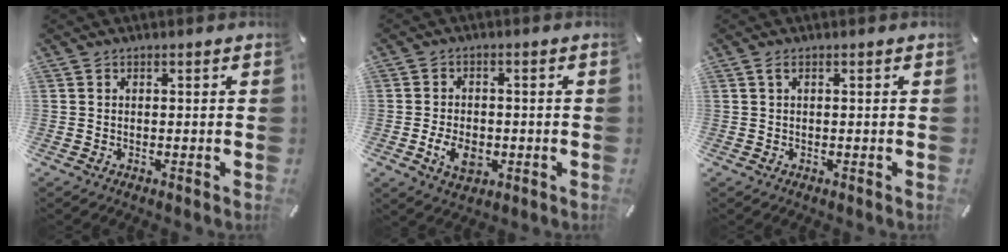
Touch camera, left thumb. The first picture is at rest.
{"total": 6.5, "force": [-1.8, 4.4, 4.4], "torque": [-0.083, 0.002, -0.032]}
{"total": 0.9, "force": [0.2, 0.2, 0.9], "torque": [-0.018, 0.001, 0.003]}